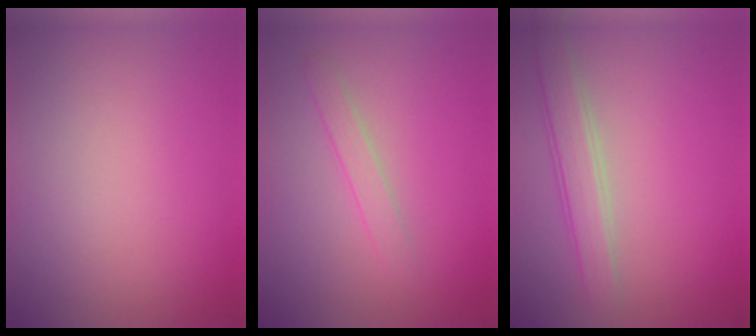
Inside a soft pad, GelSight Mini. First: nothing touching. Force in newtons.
{"total": 1.4, "press": 1.4, "slide": 0.1}
{"total": 2.9, "press": 2.9, "slide": 0.2}